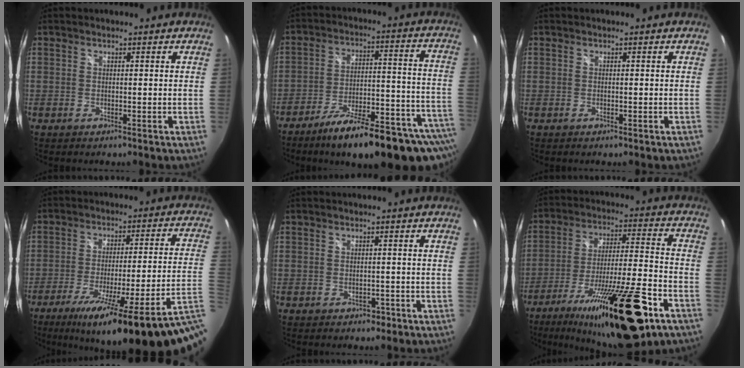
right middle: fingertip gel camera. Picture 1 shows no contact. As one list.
[{"total": 24.5, "force": [-18.6, 5.1, 15.1], "torque": [-0.201, -0.035, -0.255]}, {"total": 0.0}, {"total": 25.3, "force": [-16.3, -0.3, 19.4], "torque": [-0.263, -0.056, -0.230]}, {"total": 1.8, "force": [-0.9, 1.4, 0.6], "torque": [-0.011, -0.002, -0.010]}, {"total": 26.0, "force": [-15.8, 5.5, 20.0], "torque": [-0.341, -0.037, -0.247]}]